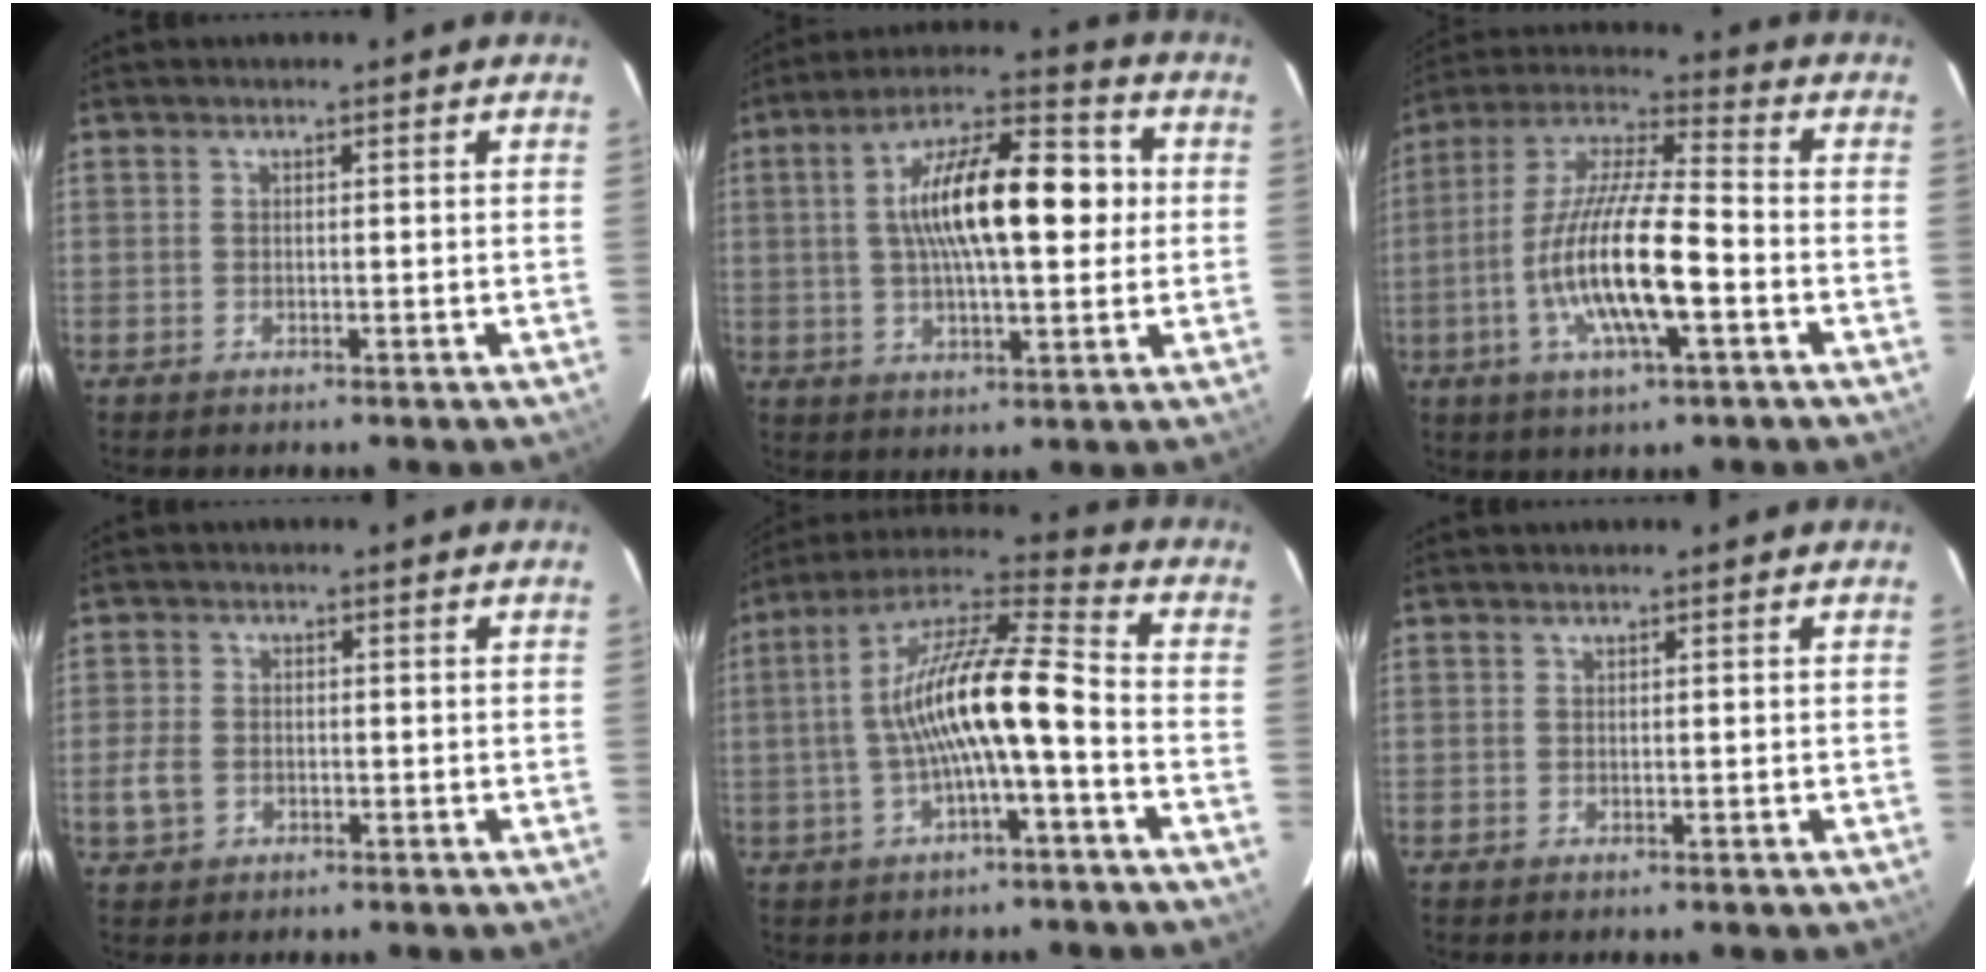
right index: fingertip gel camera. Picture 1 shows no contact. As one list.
[{"total": 16.8, "force": [1.7, 5.8, 15.7], "torque": [-0.269, 0.027, 0.023]}, {"total": 16.7, "force": [-4.6, 3.6, 15.6], "torque": [-0.309, -0.007, -0.091]}, {"total": 4.0, "force": [-1.2, 3.2, 2.2], "torque": [-0.050, 0.001, -0.020]}, {"total": 14.7, "force": [-2.4, 2.4, 14.3], "torque": [-0.265, 0.021, -0.046]}, {"total": 0.0}]